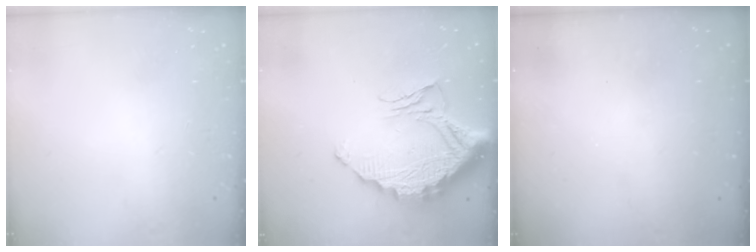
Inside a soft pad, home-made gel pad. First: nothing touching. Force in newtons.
{"total": 16.3, "press": 16.3, "slide": 1.0}
{"total": 3.2, "press": 3.2, "slide": 0.1}